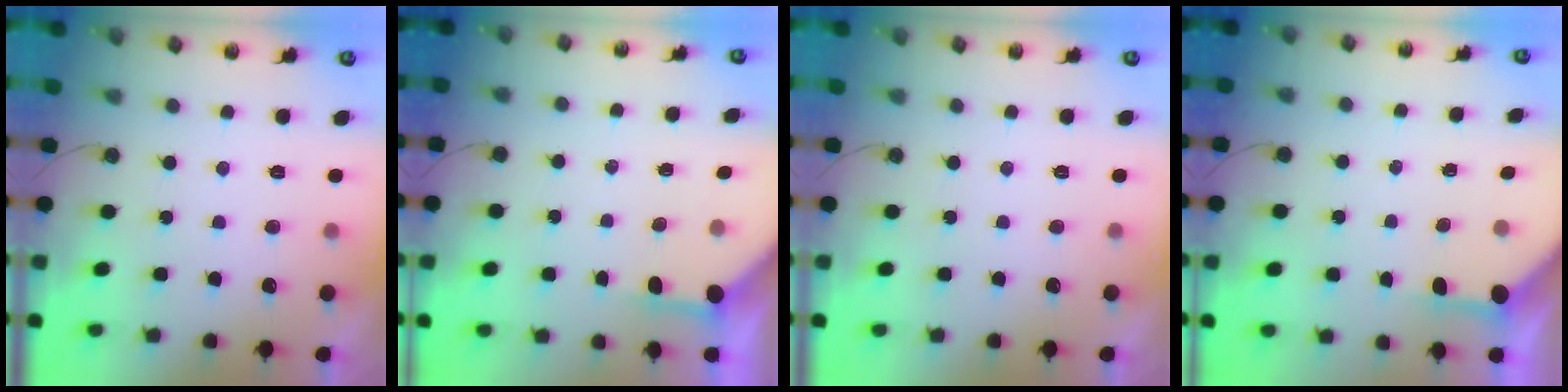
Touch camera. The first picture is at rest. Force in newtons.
{"total": 3.9, "press": 3.9, "slide": 0.4}
{"total": 0.0}
{"total": 5.1, "press": 5.1, "slide": 0.6}